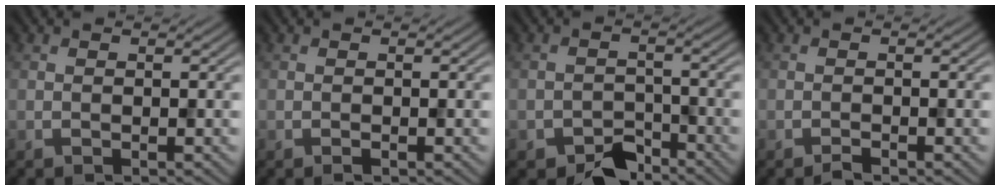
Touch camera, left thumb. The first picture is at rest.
{"total": 0.5, "force": [-0.3, 0.2, 0.4], "torque": [-0.006, -0.001, -0.004]}
{"total": 4.7, "force": [-3.6, 2.5, 1.8], "torque": [-0.026, -0.005, -0.066]}
{"total": 0.8, "force": [-0.7, 0.1, 0.4], "torque": [-0.006, 0.002, -0.014]}